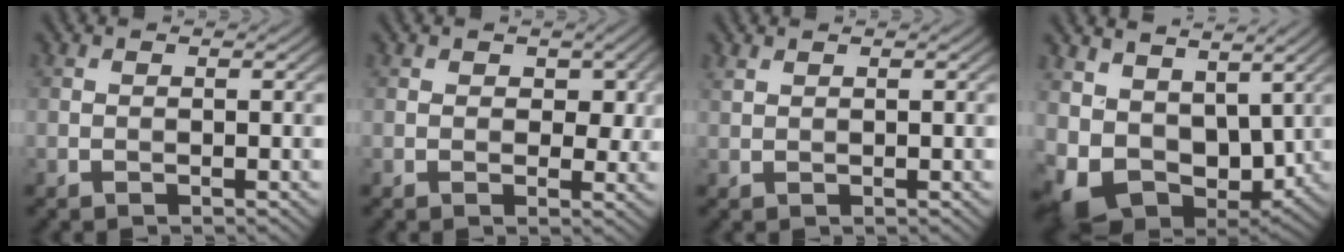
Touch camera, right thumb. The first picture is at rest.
{"total": 3.0, "force": [0.8, 2.1, 1.9], "torque": [-0.032, -0.006, 0.007]}
{"total": 0.8, "force": [0.7, 0.2, 0.3], "torque": [-0.014, 0.003, 0.019]}
{"total": 9.9, "force": [3.1, 6.6, 6.6], "torque": [-0.161, -0.021, 0.071]}